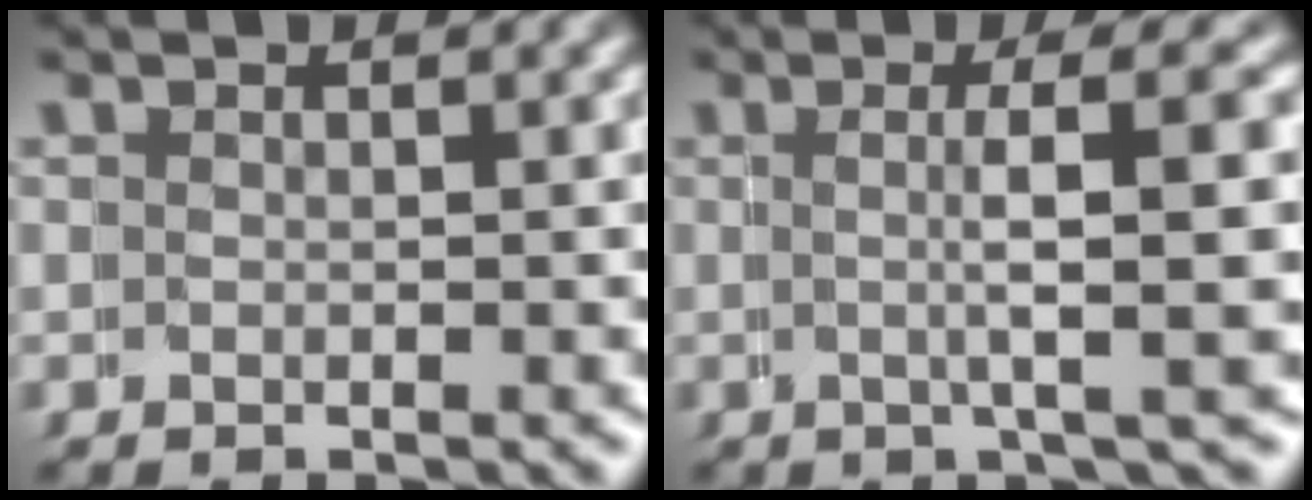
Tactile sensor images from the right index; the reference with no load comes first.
{"total": 3.7, "force": [0.6, -1.7, 3.3], "torque": [-0.038, 0.006, 0.011]}